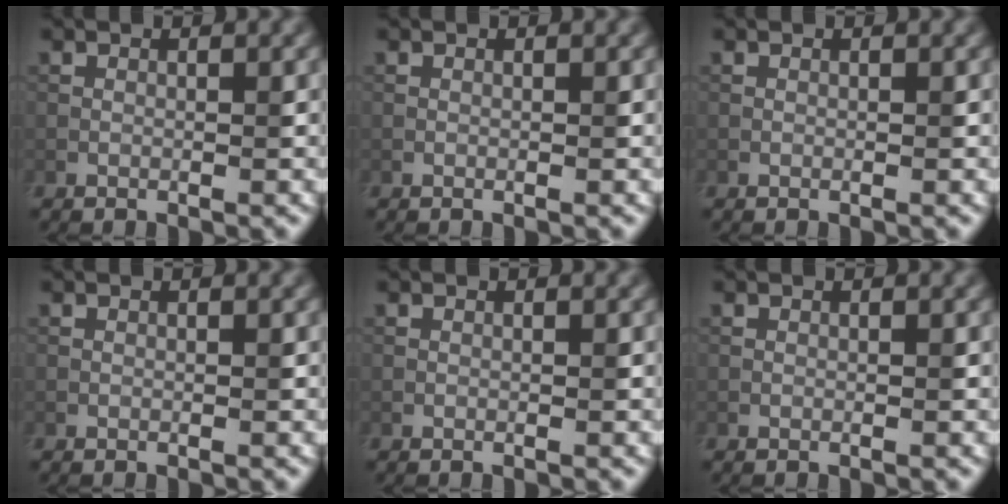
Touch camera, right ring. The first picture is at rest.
{"total": 0.0}
{"total": 0.0}
{"total": 0.0}
{"total": 0.0}
{"total": 0.0}